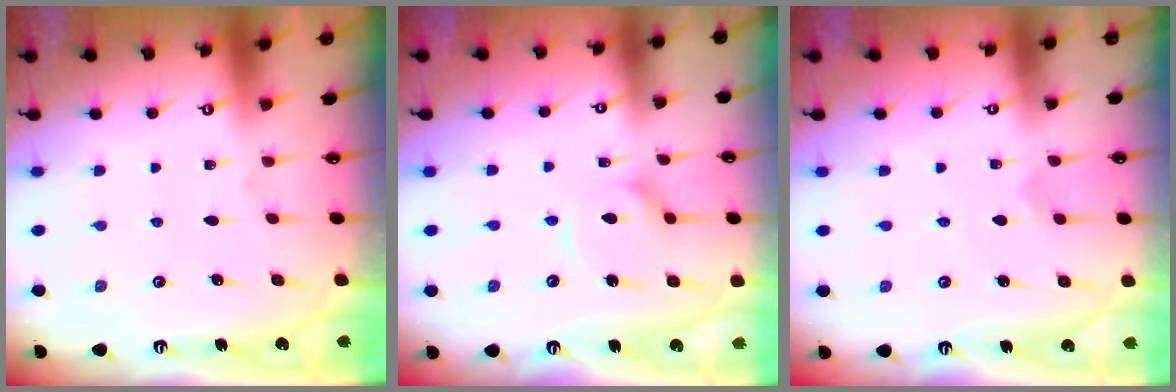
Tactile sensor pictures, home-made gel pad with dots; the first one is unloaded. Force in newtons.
{"total": 7.6, "press": 7.5, "slide": 0.8}
{"total": 1.2, "press": 1.2, "slide": 0.1}